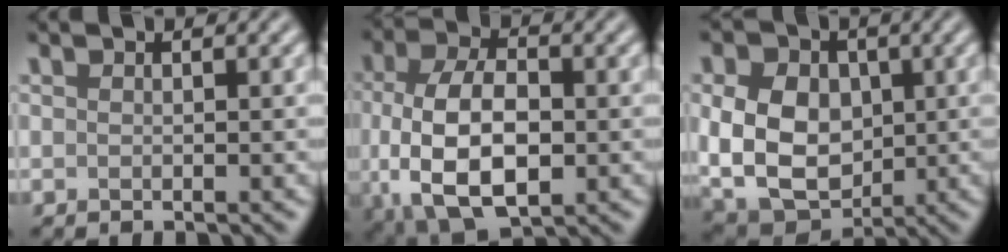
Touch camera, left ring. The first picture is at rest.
{"total": 9.8, "force": [-1.3, 5.6, 8.0], "torque": [-0.166, -0.013, -0.022]}
{"total": 9.9, "force": [0.4, 7.5, 6.5], "torque": [-0.125, -0.004, 0.006]}